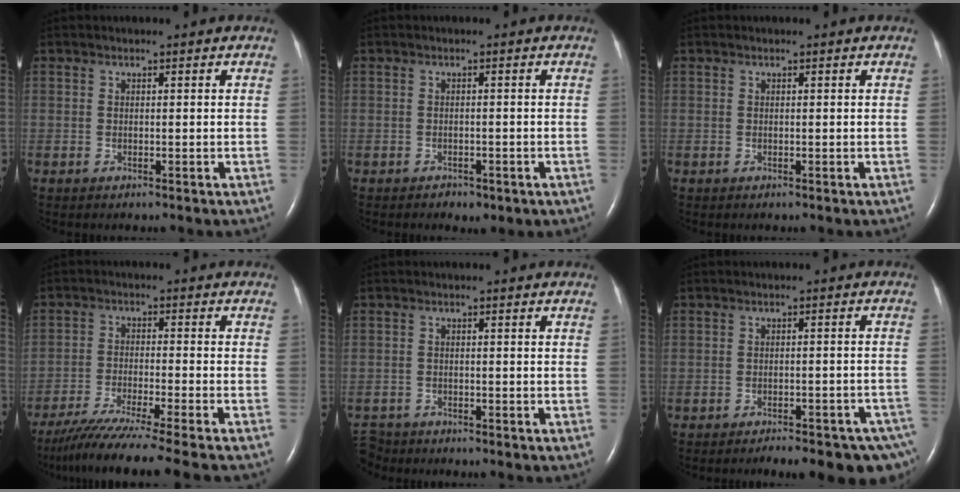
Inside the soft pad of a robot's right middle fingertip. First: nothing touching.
{"total": 2.2, "force": [-1.4, 1.3, 1.1], "torque": [-0.014, 0.000, -0.007]}
{"total": 0.0}
{"total": 14.2, "force": [-12.0, -2.0, 7.3], "torque": [-0.108, -0.047, -0.192]}
{"total": 3.9, "force": [-3.7, 1.3, -0.3], "torque": [0.003, -0.012, -0.070]}
{"total": 13.8, "force": [-11.3, 3.7, 7.1], "torque": [-0.054, 0.011, -0.126]}